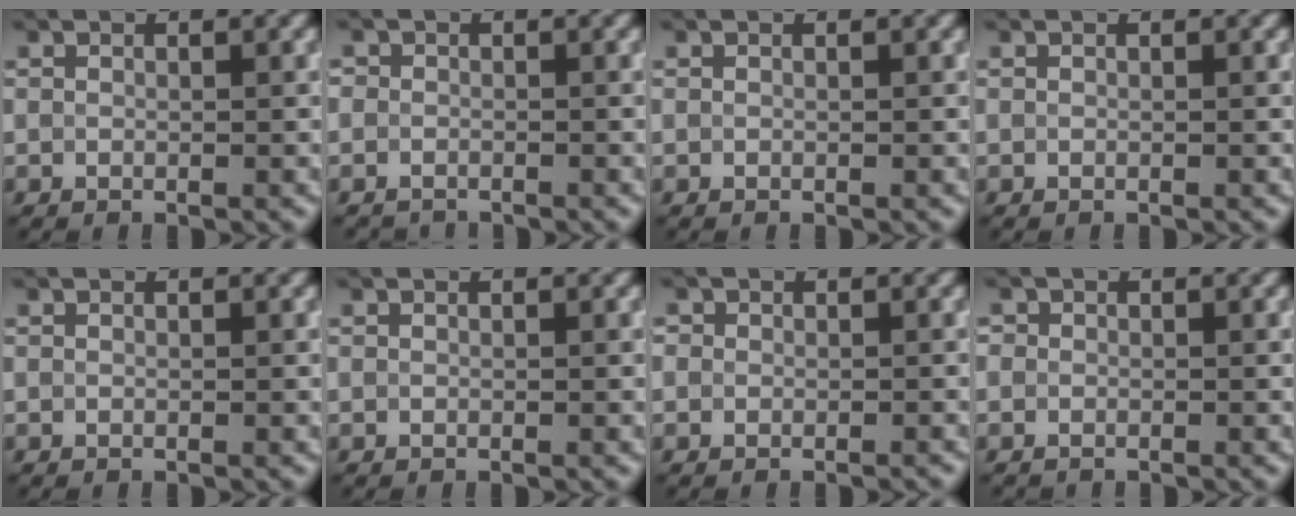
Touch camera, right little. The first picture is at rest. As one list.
[{"total": 1.4, "force": [-1.1, 0.9, -0.2], "torque": [0.019, -0.004, -0.024]}, {"total": 0.0}, {"total": 0.0}, {"total": 0.0}, {"total": 0.0}, {"total": 0.9, "force": [-0.1, 0.9, -0.1], "torque": [0.016, -0.002, -0.003]}, {"total": 0.9, "force": [-0.3, 0.8, -0.2], "torque": [0.015, -0.005, -0.010]}]